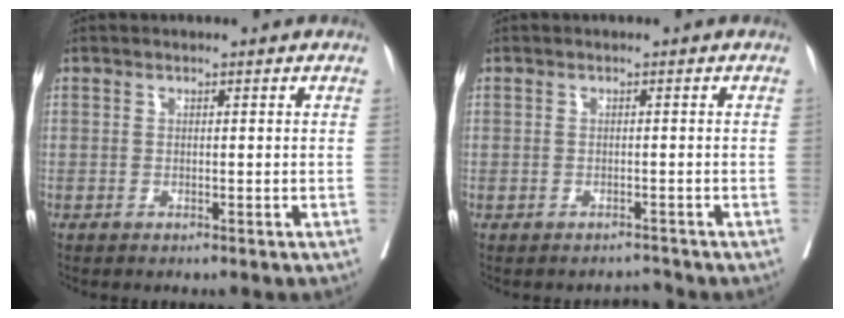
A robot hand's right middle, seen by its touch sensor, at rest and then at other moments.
{"total": 1.1, "force": [-1.1, -0.1, -0.3], "torque": [0.009, -0.006, -0.014]}